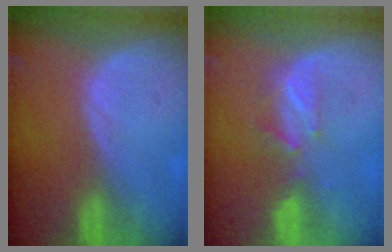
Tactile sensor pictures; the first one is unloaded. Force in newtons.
{"total": 3.4, "press": 3.3, "slide": 0.7}